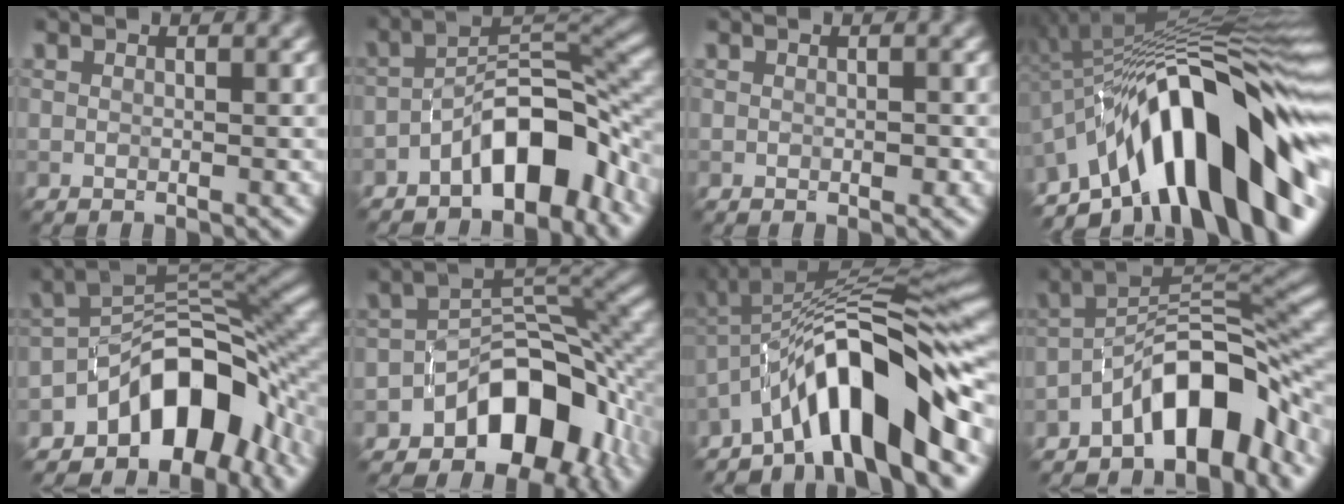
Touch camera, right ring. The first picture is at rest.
{"total": 7.8, "force": [-4.5, 3.0, 5.6], "torque": [-0.072, 0.018, -0.084]}
{"total": 0.6, "force": [-0.1, 0.4, 0.5], "torque": [-0.008, -0.001, -0.001]}
{"total": 16.7, "force": [-5.4, 6.5, 14.4], "torque": [-0.185, 0.040, -0.104]}
{"total": 10.1, "force": [-5.8, 5.3, 6.4], "torque": [-0.068, 0.007, -0.104]}
{"total": 9.5, "force": [-5.0, 5.6, 5.8], "torque": [-0.058, 0.005, -0.082]}
{"total": 10.8, "force": [-5.9, 2.5, 8.7], "torque": [-0.120, 0.019, -0.112]}
{"total": 8.9, "force": [-5.6, 3.0, 6.2], "torque": [-0.078, 0.019, -0.102]}